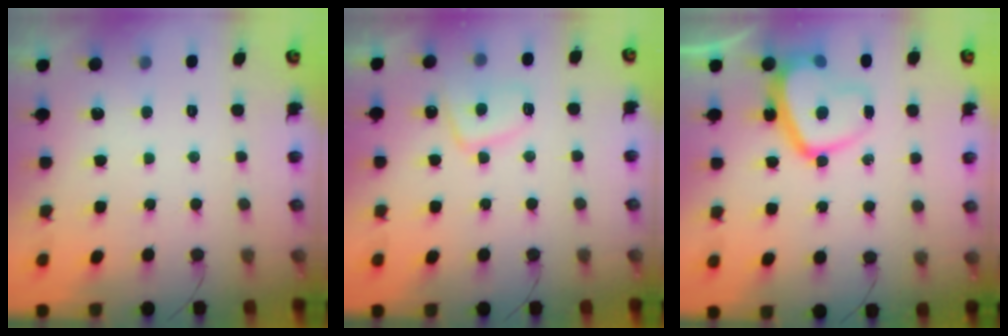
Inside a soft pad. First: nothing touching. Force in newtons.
{"total": 8.1, "press": 8.0, "slide": 1.1}
{"total": 13.5, "press": 13.4, "slide": 1.2}